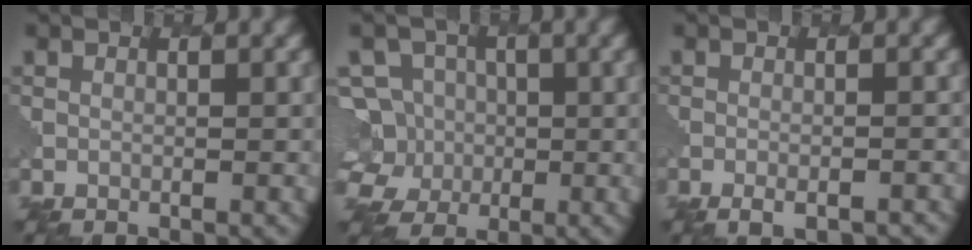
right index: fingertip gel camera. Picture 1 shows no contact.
{"total": 6.8, "force": [-0.3, 6.4, 2.4], "torque": [-0.054, 0.026, -0.041]}
{"total": 2.7, "force": [-1.8, 0.8, 1.9], "torque": [-0.032, 0.002, -0.024]}